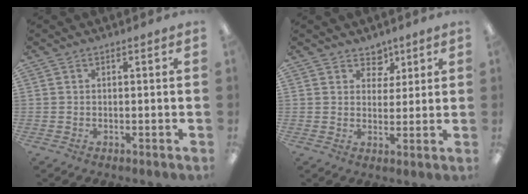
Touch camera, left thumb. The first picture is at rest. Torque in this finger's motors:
{"motor_torque": [0.51, 0.10, -0.10, 0.09, -0.04]}